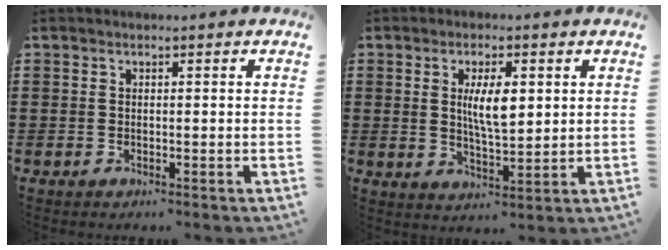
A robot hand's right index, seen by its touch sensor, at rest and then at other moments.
{"total": 6.3, "force": [1.4, 2.0, 5.8], "torque": [-0.108, 0.003, 0.021]}